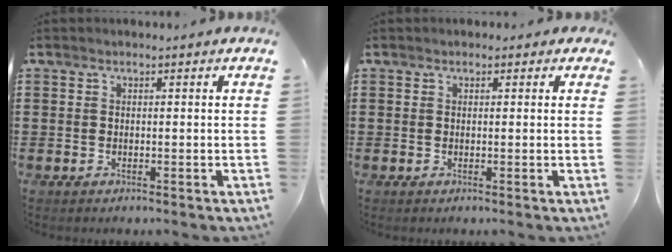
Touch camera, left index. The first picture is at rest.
{"total": 0.9, "force": [0.3, 0.8, 0.2], "torque": [-0.007, 0.007, 0.004]}